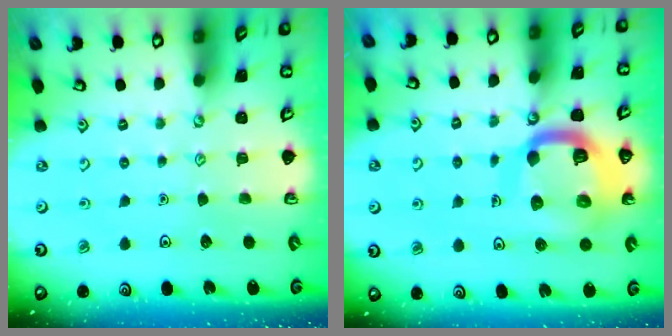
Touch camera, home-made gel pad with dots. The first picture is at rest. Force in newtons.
{"total": 15.6, "press": 15.5, "slide": 1.7}